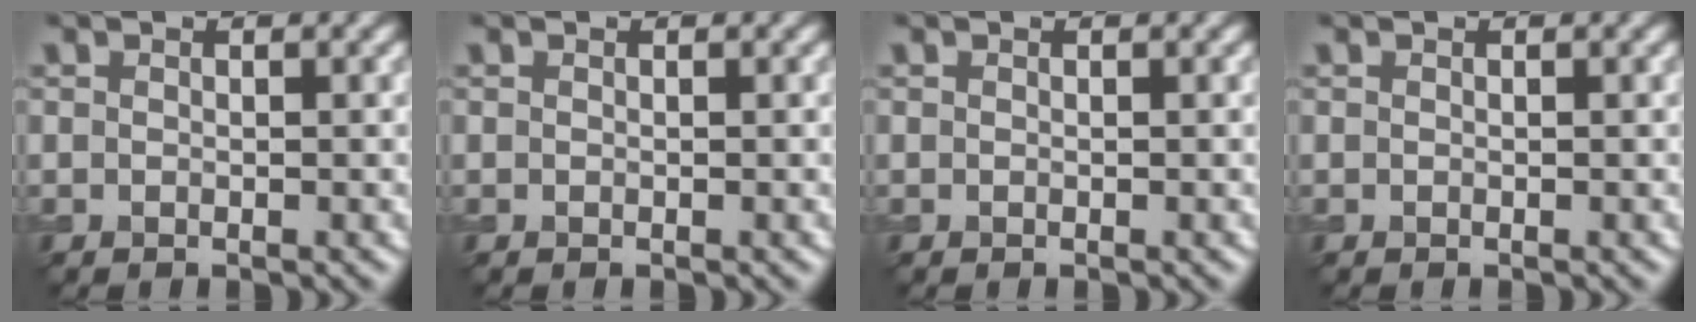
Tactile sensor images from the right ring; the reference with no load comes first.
{"total": 0.0}
{"total": 0.0}
{"total": 0.0}